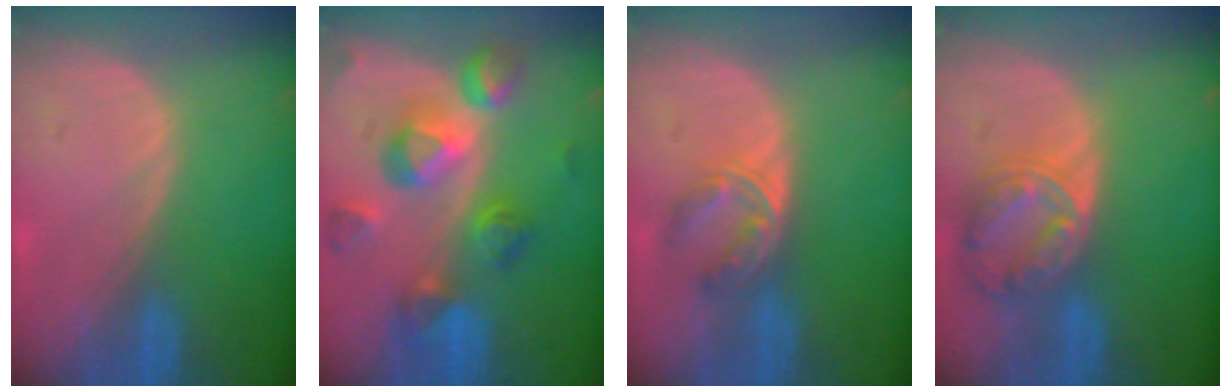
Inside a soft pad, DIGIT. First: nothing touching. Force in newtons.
{"total": 10.5, "press": 9.4, "slide": 4.8}
{"total": 5.6, "press": 4.6, "slide": 3.2}
{"total": 8.3, "press": 7.1, "slide": 4.2}